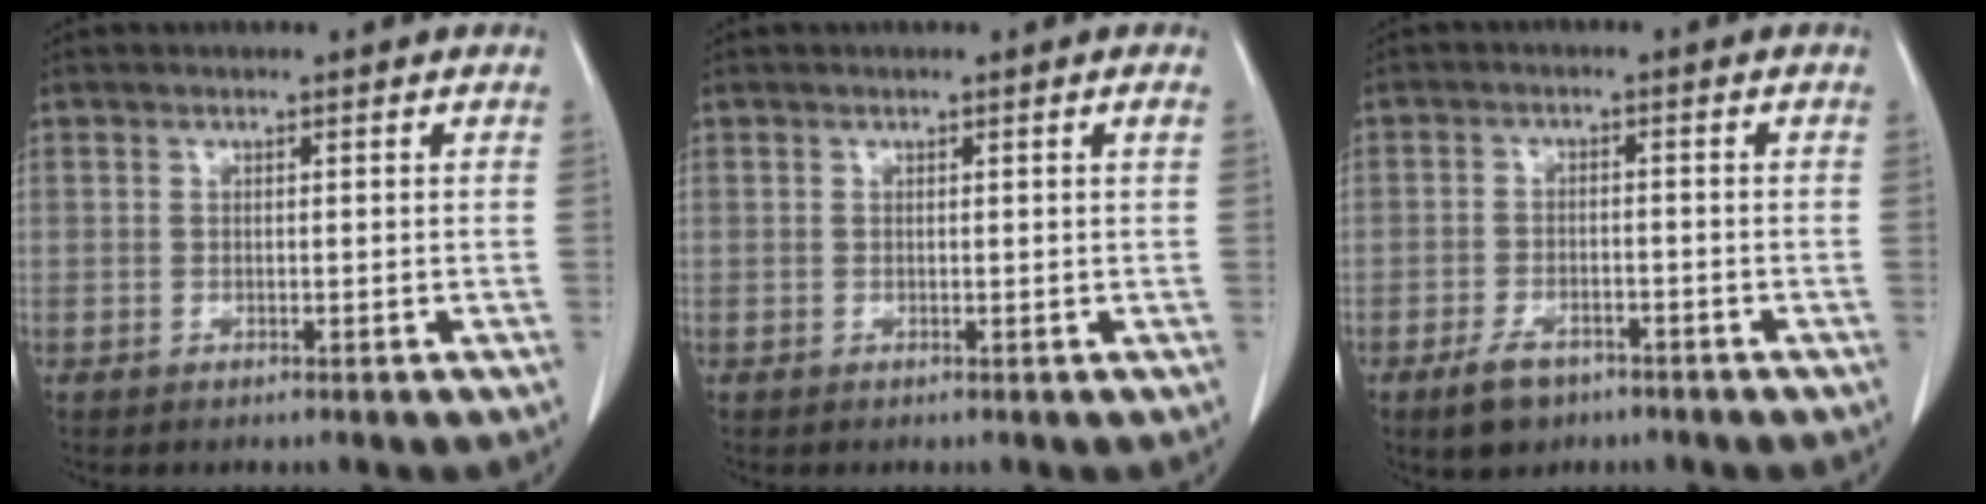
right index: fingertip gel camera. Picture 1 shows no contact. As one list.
[{"total": 0.5, "force": [0.2, -0.2, 0.5], "torque": [-0.010, -0.001, 0.005]}, {"total": 5.0, "force": [-3.3, 2.6, 2.7], "torque": [-0.055, -0.002, -0.050]}]